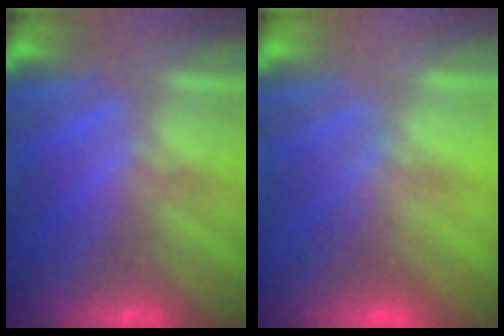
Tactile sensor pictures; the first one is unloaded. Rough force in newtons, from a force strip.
{"total": 2.7}